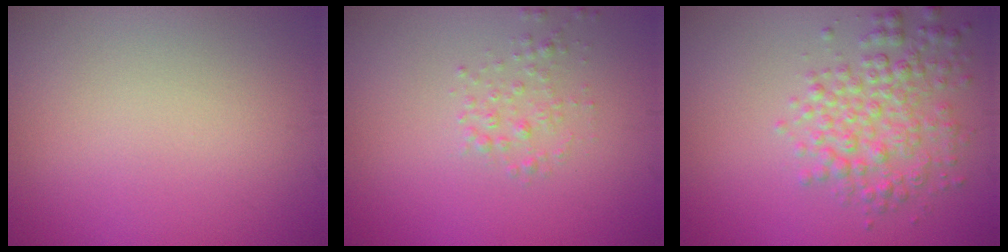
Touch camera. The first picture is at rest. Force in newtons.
{"total": 1.4, "press": 1.4, "slide": 0.0}
{"total": 4.1, "press": 4.1, "slide": 0.1}